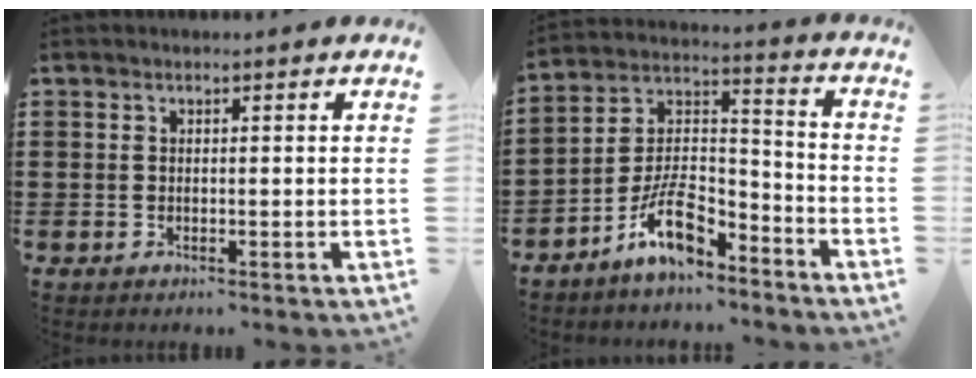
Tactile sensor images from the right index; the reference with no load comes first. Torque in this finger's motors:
{"motor_torque": [2.14, 0.00, 0.98, 0.20]}